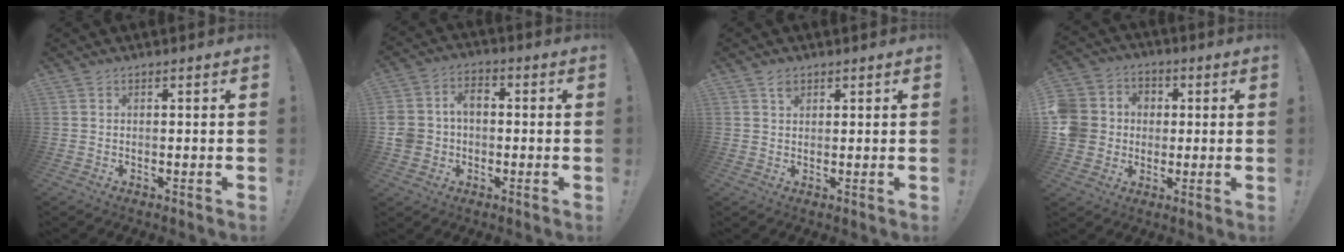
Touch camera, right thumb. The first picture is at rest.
{"total": 8.2, "force": [-0.8, 7.2, 3.8], "torque": [-0.079, 0.011, -0.013]}
{"total": 2.2, "force": [1.4, 1.3, 1.0], "torque": [-0.003, -0.009, 0.023]}
{"total": 11.1, "force": [-0.8, 10.4, 3.8], "torque": [-0.062, 0.016, -0.008]}